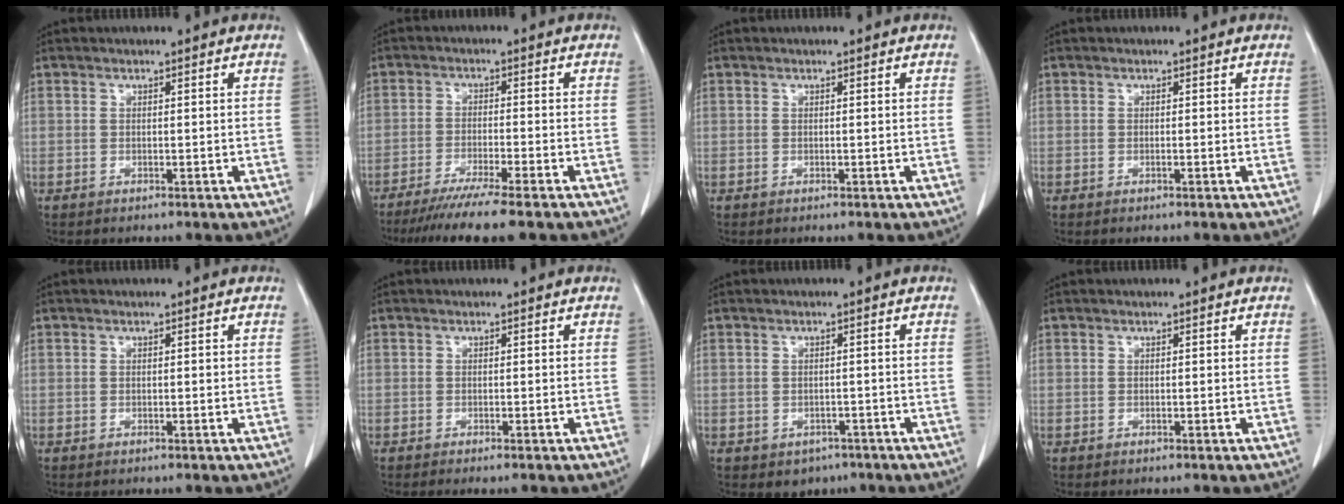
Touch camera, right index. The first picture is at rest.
{"total": 9.6, "force": [-7.9, -1.1, 5.4], "torque": [-0.073, -0.030, -0.125]}
{"total": 0.0}
{"total": 0.0}
{"total": 0.0}
{"total": 1.0, "force": [-0.9, -0.1, 0.5], "torque": [-0.009, -0.003, -0.014]}
{"total": 3.0, "force": [-1.7, 2.2, 0.8], "torque": [-0.007, 0.004, -0.016]}
{"total": 0.0}